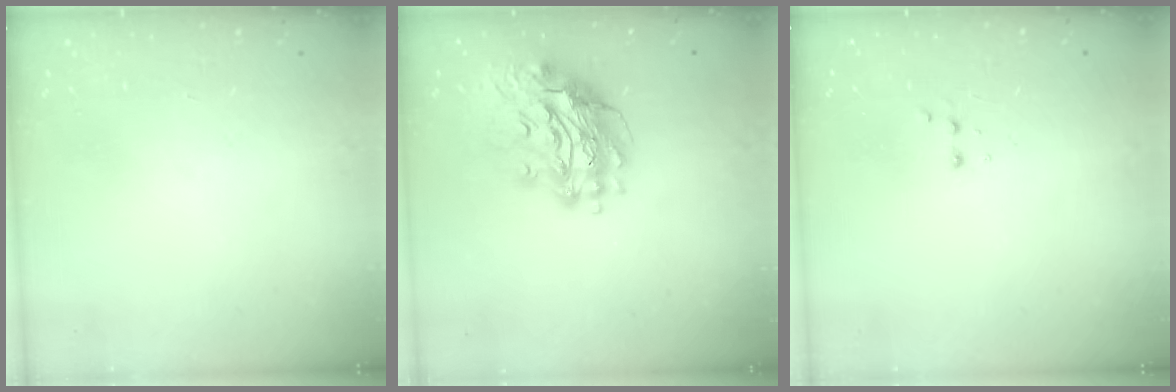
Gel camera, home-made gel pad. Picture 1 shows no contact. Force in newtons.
{"total": 16.2, "press": 16.1, "slide": 2.1}
{"total": 2.9, "press": 2.7, "slide": 1.0}